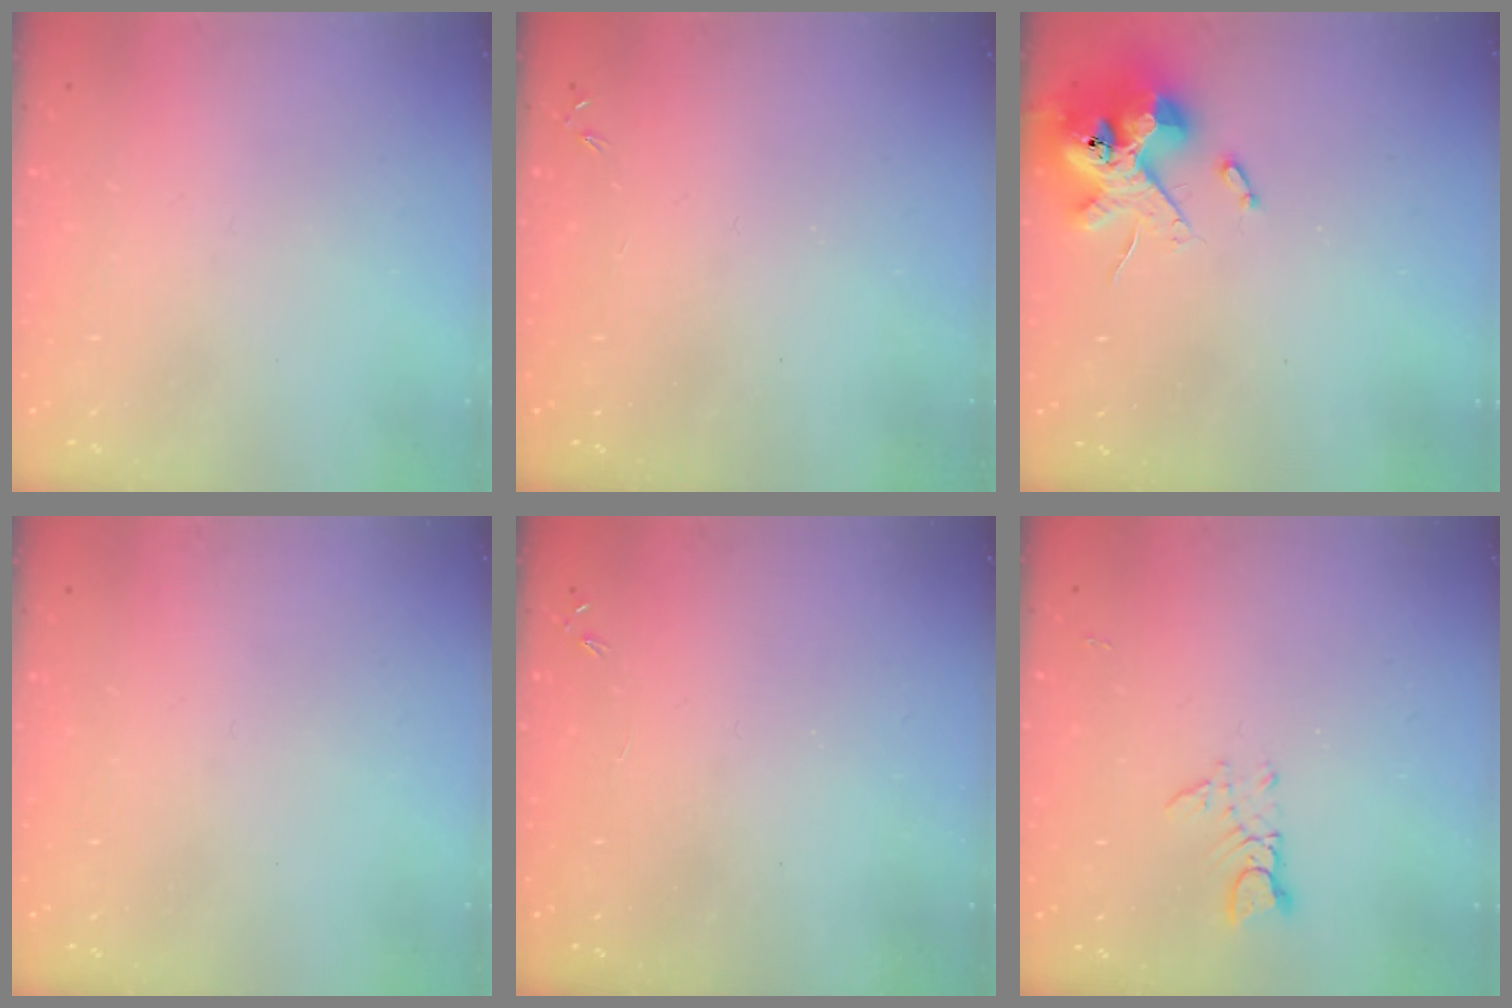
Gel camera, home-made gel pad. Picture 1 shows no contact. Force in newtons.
{"total": 0.0}
{"total": 12.6, "press": 12.5, "slide": 1.7}
{"total": 0.0}
{"total": 0.0}
{"total": 3.0, "press": 3.0, "slide": 0.4}